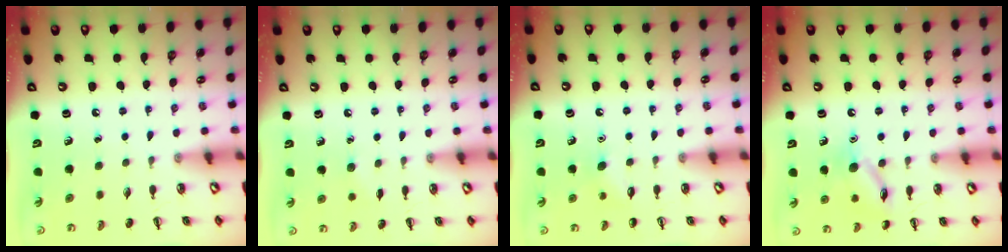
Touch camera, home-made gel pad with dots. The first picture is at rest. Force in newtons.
{"total": 4.0, "press": 3.8, "slide": 1.0}
{"total": 6.7, "press": 6.5, "slide": 1.6}
{"total": 11.0, "press": 11.0, "slide": 0.5}